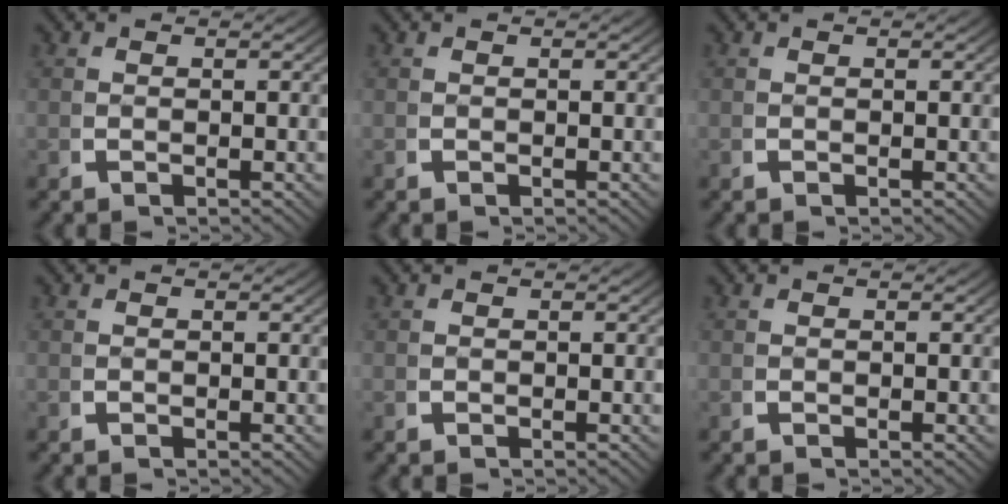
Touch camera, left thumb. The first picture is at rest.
{"total": 0.0}
{"total": 0.0}
{"total": 0.0}
{"total": 0.0}
{"total": 0.0}